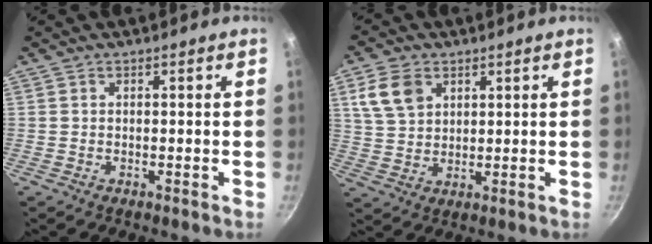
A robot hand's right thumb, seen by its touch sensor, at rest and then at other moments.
{"total": 8.2, "force": [3.5, 5.8, 4.6], "torque": [-0.072, -0.005, 0.071]}